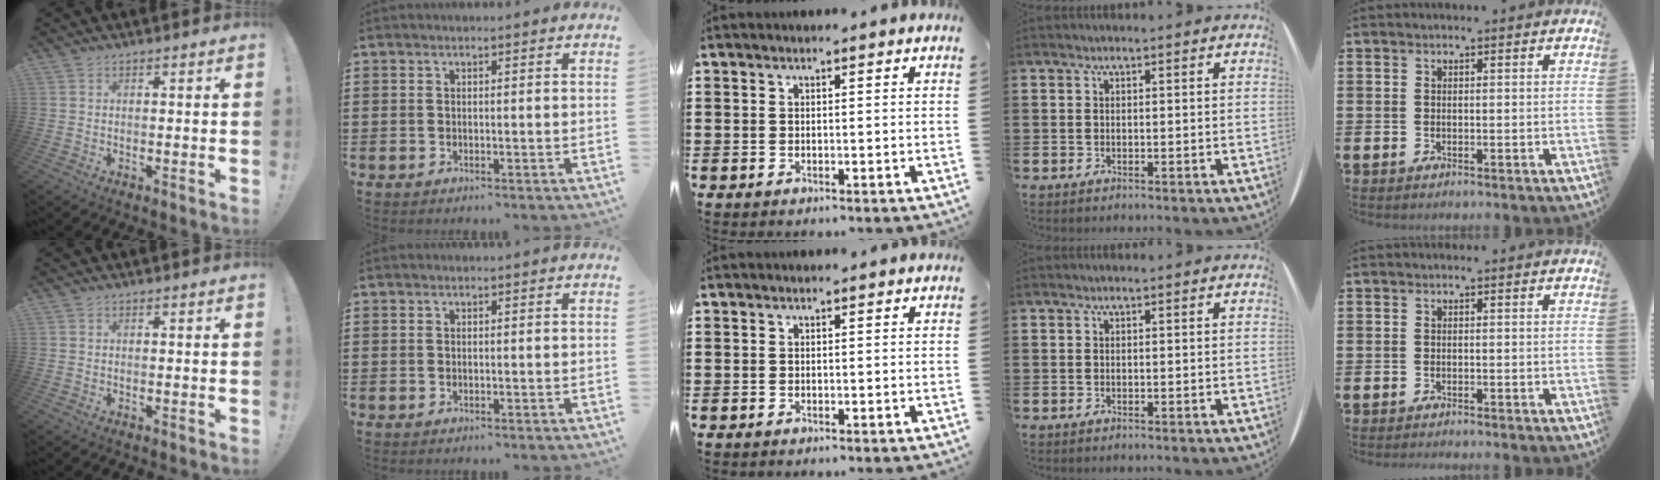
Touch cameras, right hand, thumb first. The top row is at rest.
{"little": {"total": 0.5, "force": [-0.5, -0.1, 0.0], "torque": [0.000, -0.002, -0.011]}}